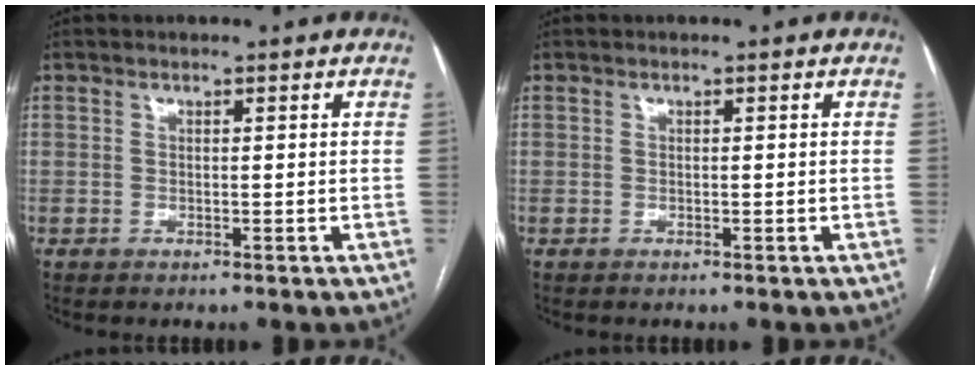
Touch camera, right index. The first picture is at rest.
{"total": 0.0}